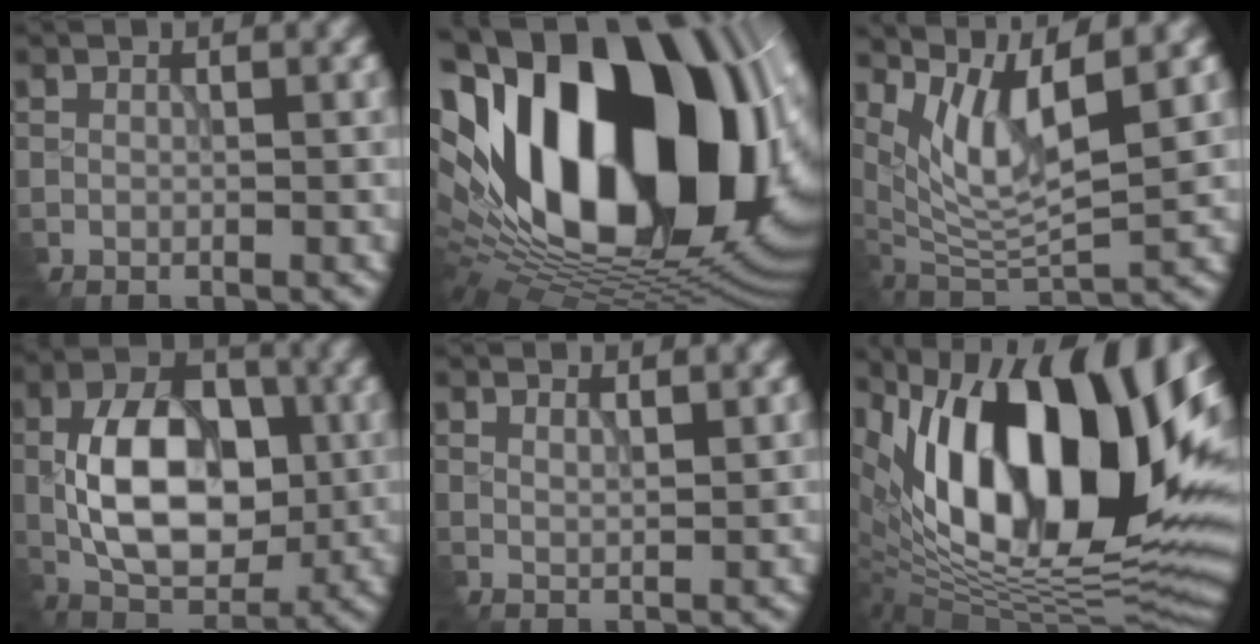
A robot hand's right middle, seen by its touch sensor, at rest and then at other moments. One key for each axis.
{"total": 21.2, "fx": 1.3, "fy": 13.0, "fz": 16.7, "tx": -0.314, "ty": -0.009, "tz": 0.034}
{"total": 6.8, "fx": 3.2, "fy": 1.8, "fz": 5.8, "tx": -0.116, "ty": -0.012, "tz": 0.067}
{"total": 9.7, "fx": -1.0, "fy": 5.9, "fz": 7.7, "tx": -0.136, "ty": 0.011, "tz": -0.023}
{"total": 1.3, "fx": 1.1, "fy": 0.1, "fz": 0.6, "tx": -0.014, "ty": -0.001, "tz": 0.018}
{"total": 18.9, "fx": 5.8, "fy": 9.0, "fz": 15.6, "tx": -0.239, "ty": 0.040, "tz": 0.084}